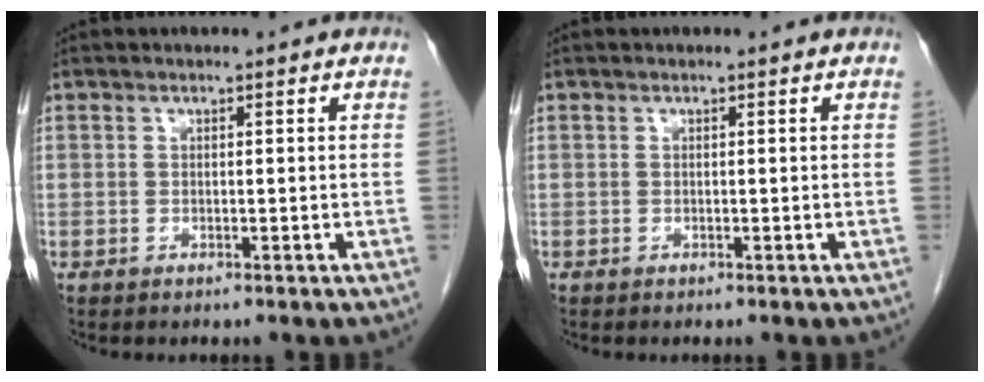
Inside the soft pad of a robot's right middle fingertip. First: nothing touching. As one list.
[{"total": 0.0}]